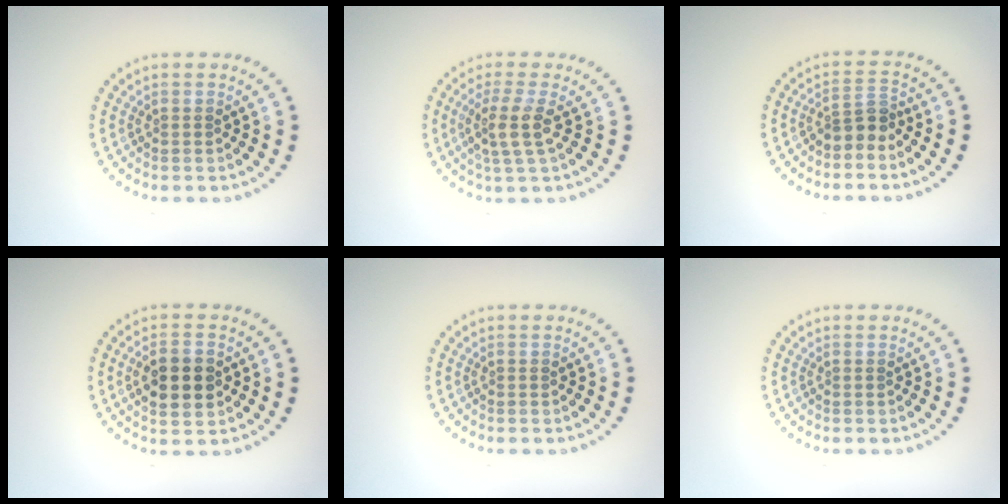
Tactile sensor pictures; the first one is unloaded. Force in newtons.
{"total": 2.9, "press": 2.3, "slide": 1.8}
{"total": 2.3, "press": 1.8, "slide": 1.5}
{"total": 3.8, "press": 3.8, "slide": 0.3}
{"total": 0.0}
{"total": 0.0}